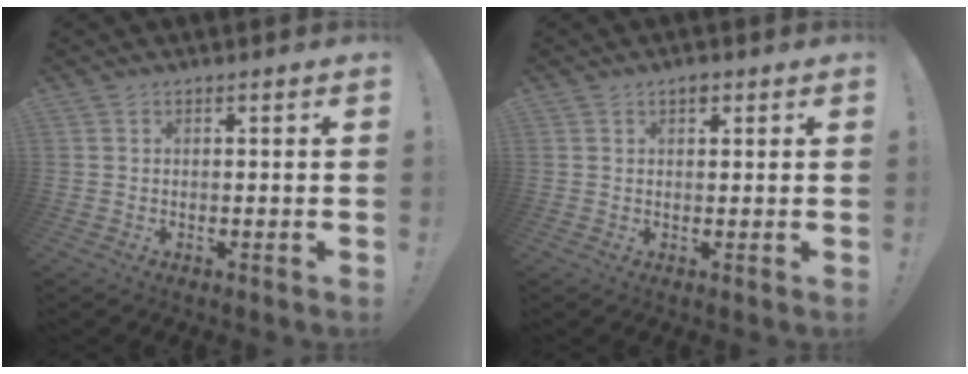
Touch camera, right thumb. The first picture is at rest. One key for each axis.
{"total": 1.6, "fx": 1.1, "fy": 0.9, "fz": 0.9, "tx": -0.010, "ty": -0.003, "tz": 0.017}